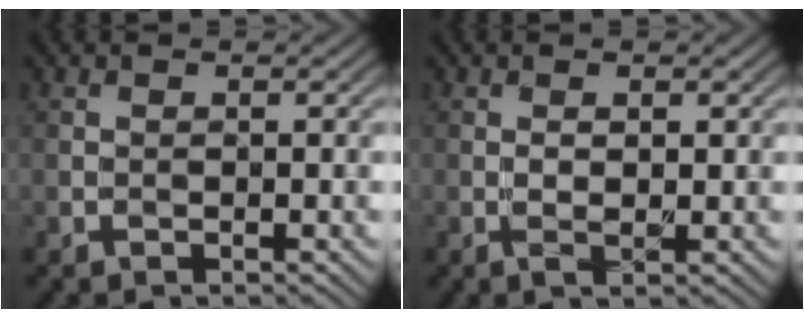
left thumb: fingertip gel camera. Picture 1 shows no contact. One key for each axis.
{"total": 0.9, "fx": 0.4, "fy": -0.2, "fz": 0.8, "tx": -0.020, "ty": -0.002, "tz": 0.009}